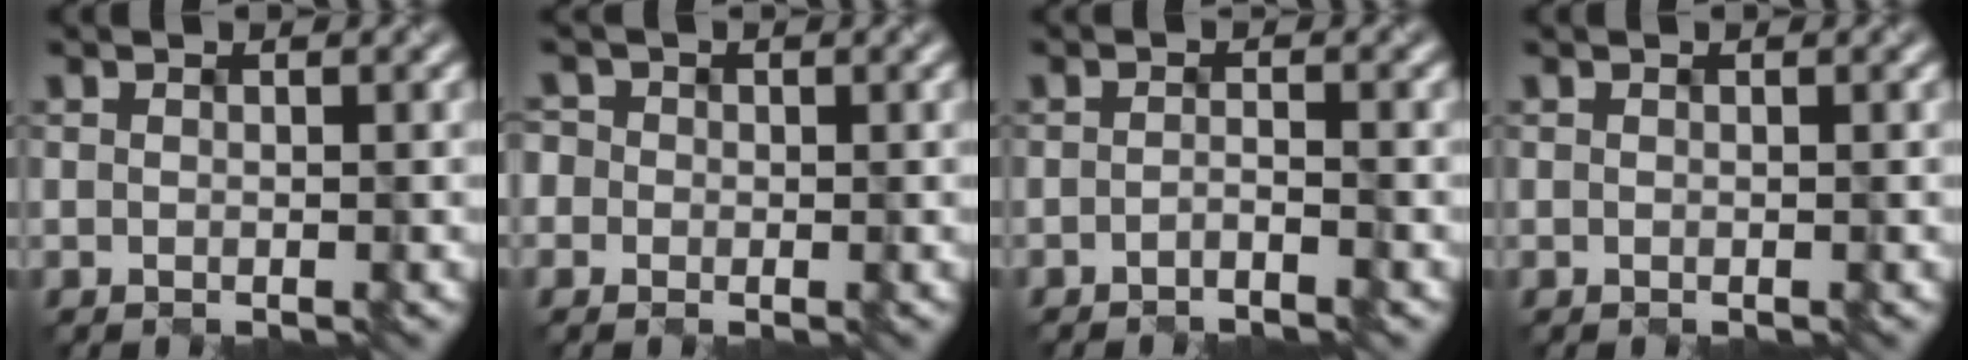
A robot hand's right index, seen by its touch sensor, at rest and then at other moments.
{"total": 1.9, "force": [0.1, 1.9, 0.4], "torque": [-0.009, 0.008, -0.002]}
{"total": 1.2, "force": [-1.2, 0.0, 0.4], "torque": [-0.006, 0.001, -0.023]}
{"total": 0.0}